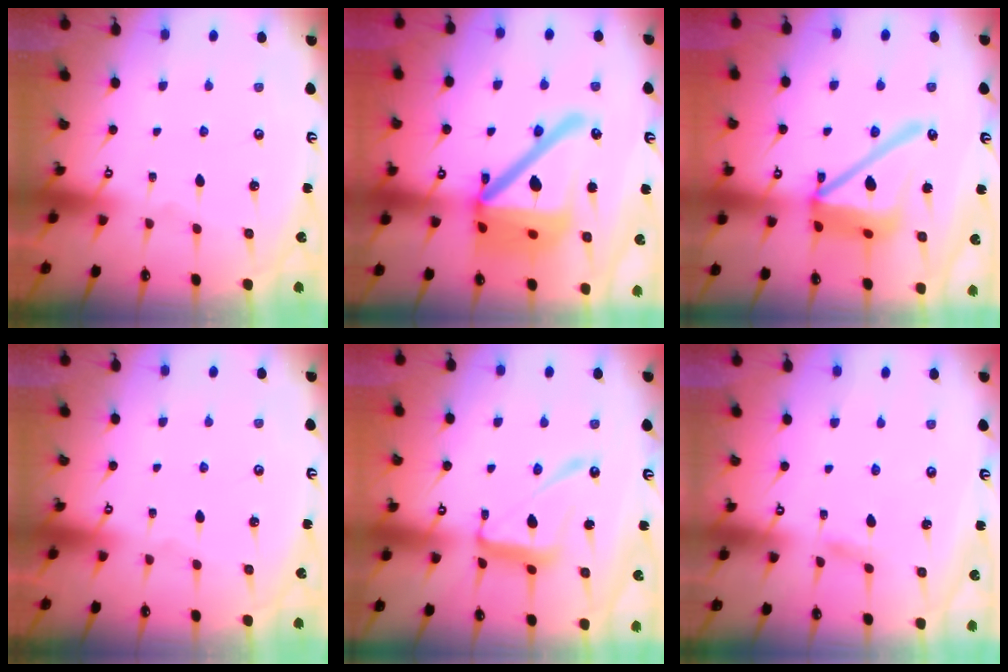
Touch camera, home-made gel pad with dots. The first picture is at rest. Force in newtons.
{"total": 25.1, "press": 24.9, "slide": 3.6}
{"total": 18.2, "press": 18.1, "slide": 1.9}
{"total": 0.0}
{"total": 14.3, "press": 14.3, "slide": 1.1}
{"total": 3.0, "press": 3.0, "slide": 0.3}